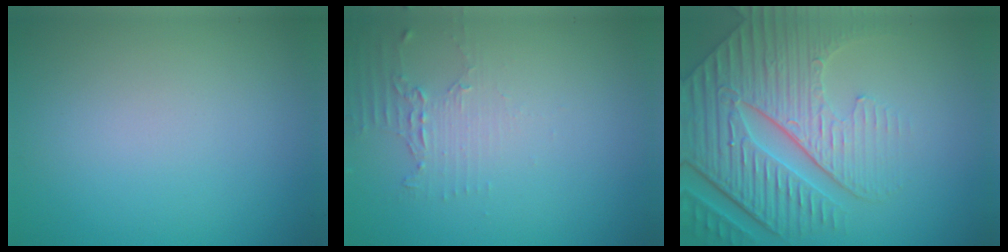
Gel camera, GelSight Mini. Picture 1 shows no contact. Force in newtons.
{"total": 2.0, "press": 1.4, "slide": 1.4}
{"total": 8.6, "press": 6.4, "slide": 5.7}